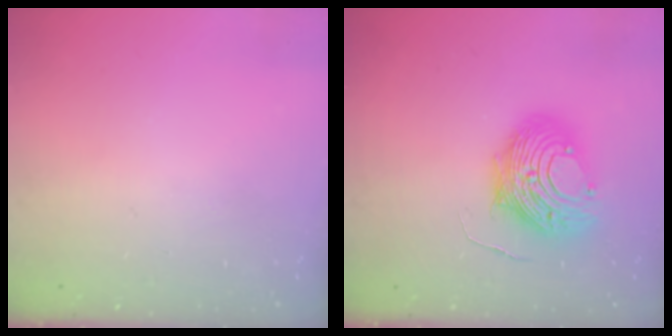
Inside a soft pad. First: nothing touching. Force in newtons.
{"total": 13.5, "press": 13.4, "slide": 1.4}